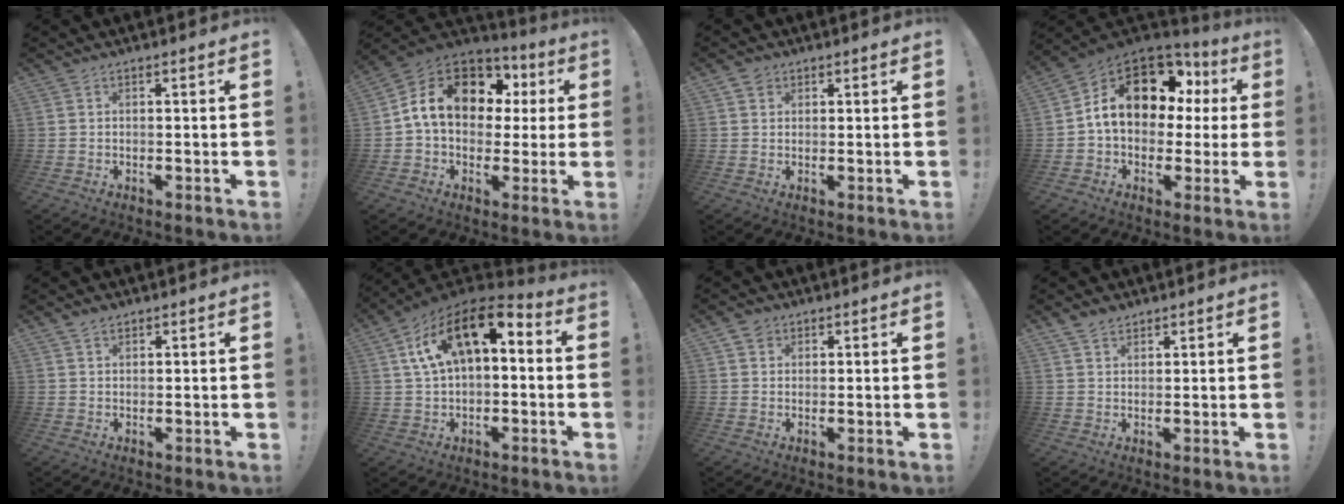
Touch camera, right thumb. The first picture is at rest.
{"total": 15.9, "force": [4.7, 11.6, 9.8], "torque": [-0.162, -0.003, 0.097]}
{"total": 2.4, "force": [1.5, 1.9, 0.3], "torque": [-0.003, -0.003, 0.026]}
{"total": 16.0, "force": [5.7, 10.9, 10.4], "torque": [-0.157, -0.021, 0.109]}
{"total": 1.8, "force": [1.5, 0.9, 0.7], "torque": [-0.012, -0.005, 0.027]}
{"total": 15.9, "force": [5.4, 8.4, 12.3], "torque": [-0.214, -0.013, 0.094]}
{"total": 2.7, "force": [1.6, 2.2, 0.4], "torque": [-0.004, -0.003, 0.029]}
{"total": 3.3, "force": [2.7, 1.7, 1.0], "torque": [-0.016, -0.013, 0.050]}